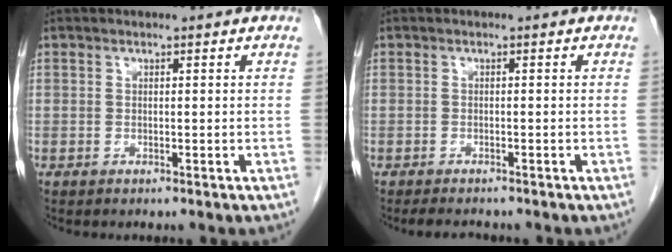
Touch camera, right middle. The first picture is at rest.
{"total": 2.8, "force": [-2.5, 0.6, 1.1], "torque": [-0.019, -0.009, -0.035]}